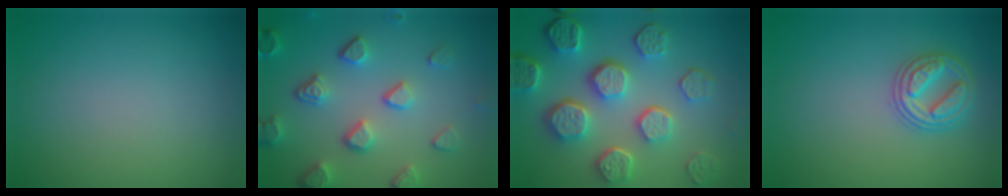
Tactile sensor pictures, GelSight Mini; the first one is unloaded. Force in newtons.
{"total": 5.0, "press": 4.0, "slide": 2.9}
{"total": 8.4, "press": 6.2, "slide": 5.6}
{"total": 2.9, "press": 2.9, "slide": 0.4}